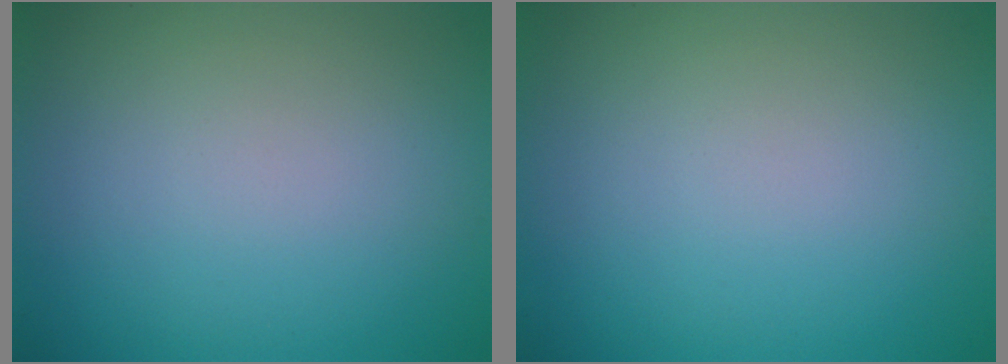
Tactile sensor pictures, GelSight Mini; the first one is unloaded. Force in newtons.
{"total": 0.0}